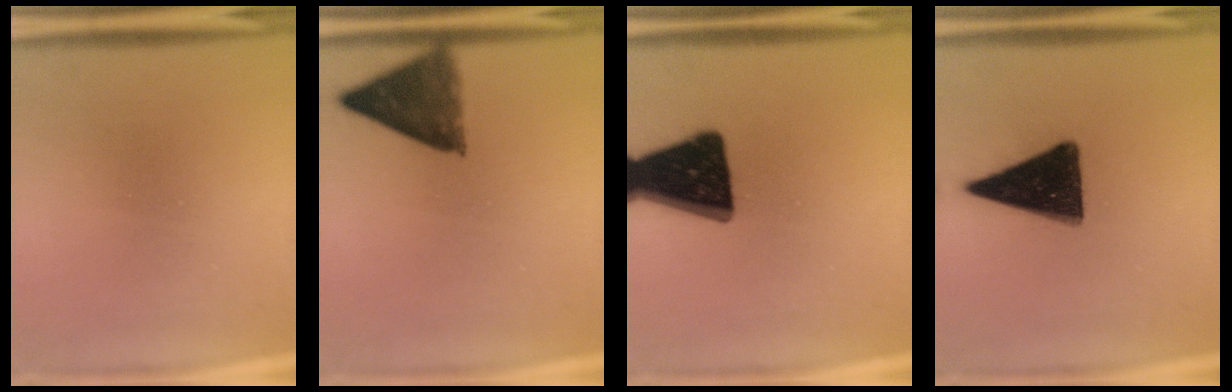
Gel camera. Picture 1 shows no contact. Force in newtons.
{"total": 8.2}
{"total": 19.5}
{"total": 15.9}